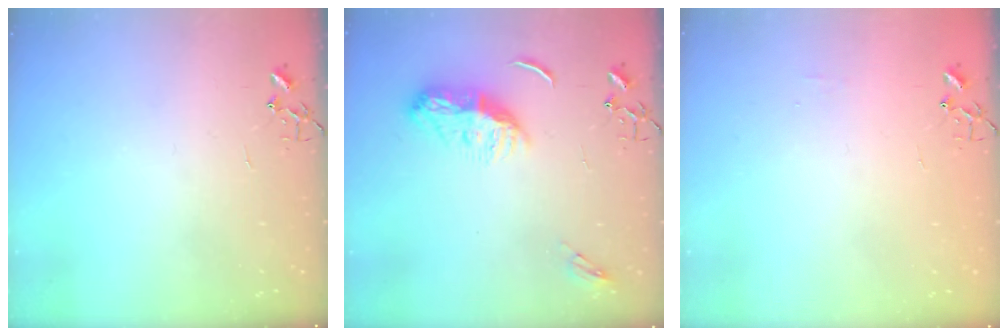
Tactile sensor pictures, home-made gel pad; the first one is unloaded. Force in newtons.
{"total": 10.5, "press": 10.5, "slide": 0.4}
{"total": 3.8, "press": 3.7, "slide": 0.6}